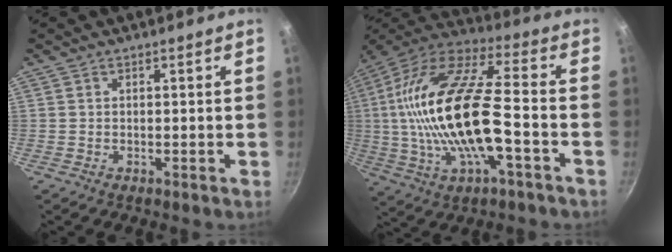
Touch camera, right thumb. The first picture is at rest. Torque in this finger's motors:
{"motor_torque": [-0.57, 2.54, 2.79, 0.00, 1.05]}